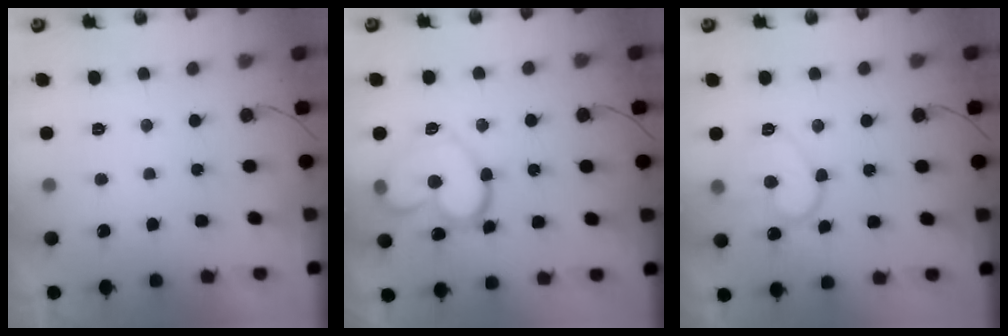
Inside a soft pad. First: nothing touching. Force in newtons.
{"total": 16.9, "press": 16.9, "slide": 0.9}
{"total": 12.2, "press": 12.1, "slide": 0.9}